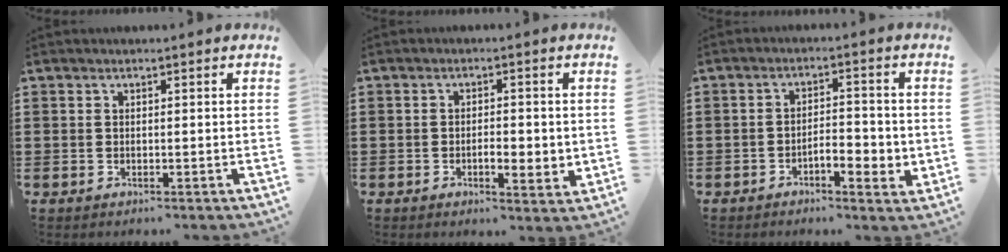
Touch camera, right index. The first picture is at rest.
{"total": 3.8, "force": [-0.7, 1.5, 3.4], "torque": [-0.055, 0.002, -0.016]}
{"total": 4.3, "force": [-1.7, 1.7, 3.5], "torque": [-0.052, 0.004, -0.034]}